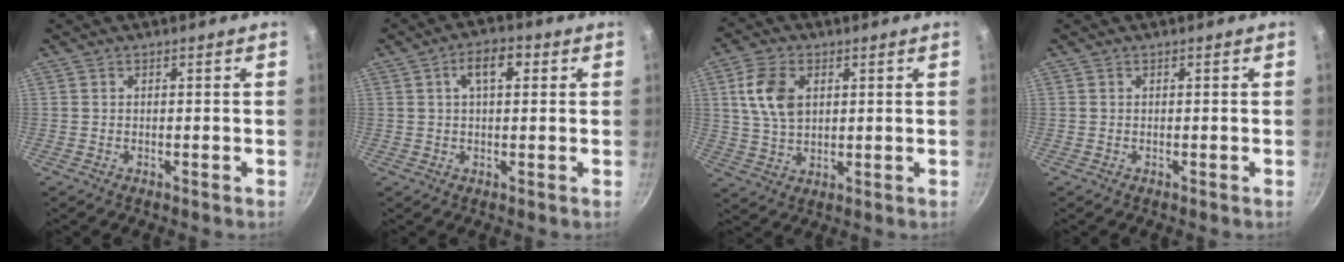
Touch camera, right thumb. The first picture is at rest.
{"total": 5.9, "force": [1.8, 3.0, 4.7], "torque": [-0.066, 0.013, 0.025]}
{"total": 9.2, "force": [2.7, 5.9, 6.6], "torque": [-0.117, -0.005, 0.052]}
{"total": 0.0}